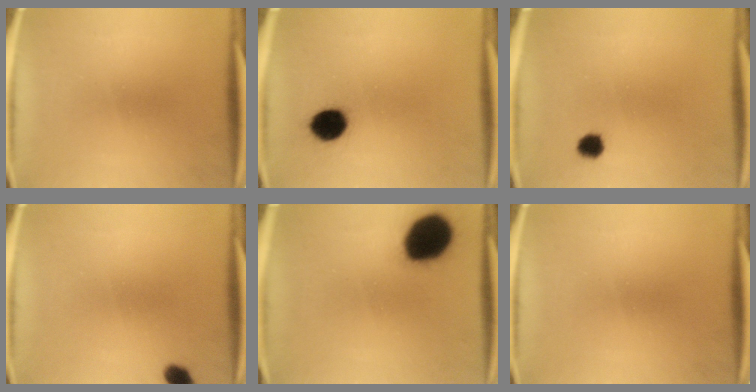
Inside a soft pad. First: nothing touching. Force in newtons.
{"total": 8.0}
{"total": 2.7}
{"total": 2.7}
{"total": 17.8}
{"total": 0.0}